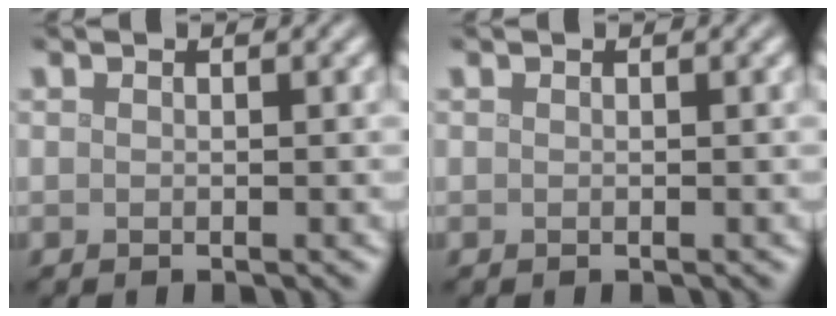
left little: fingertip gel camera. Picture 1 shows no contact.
{"total": 0.0}